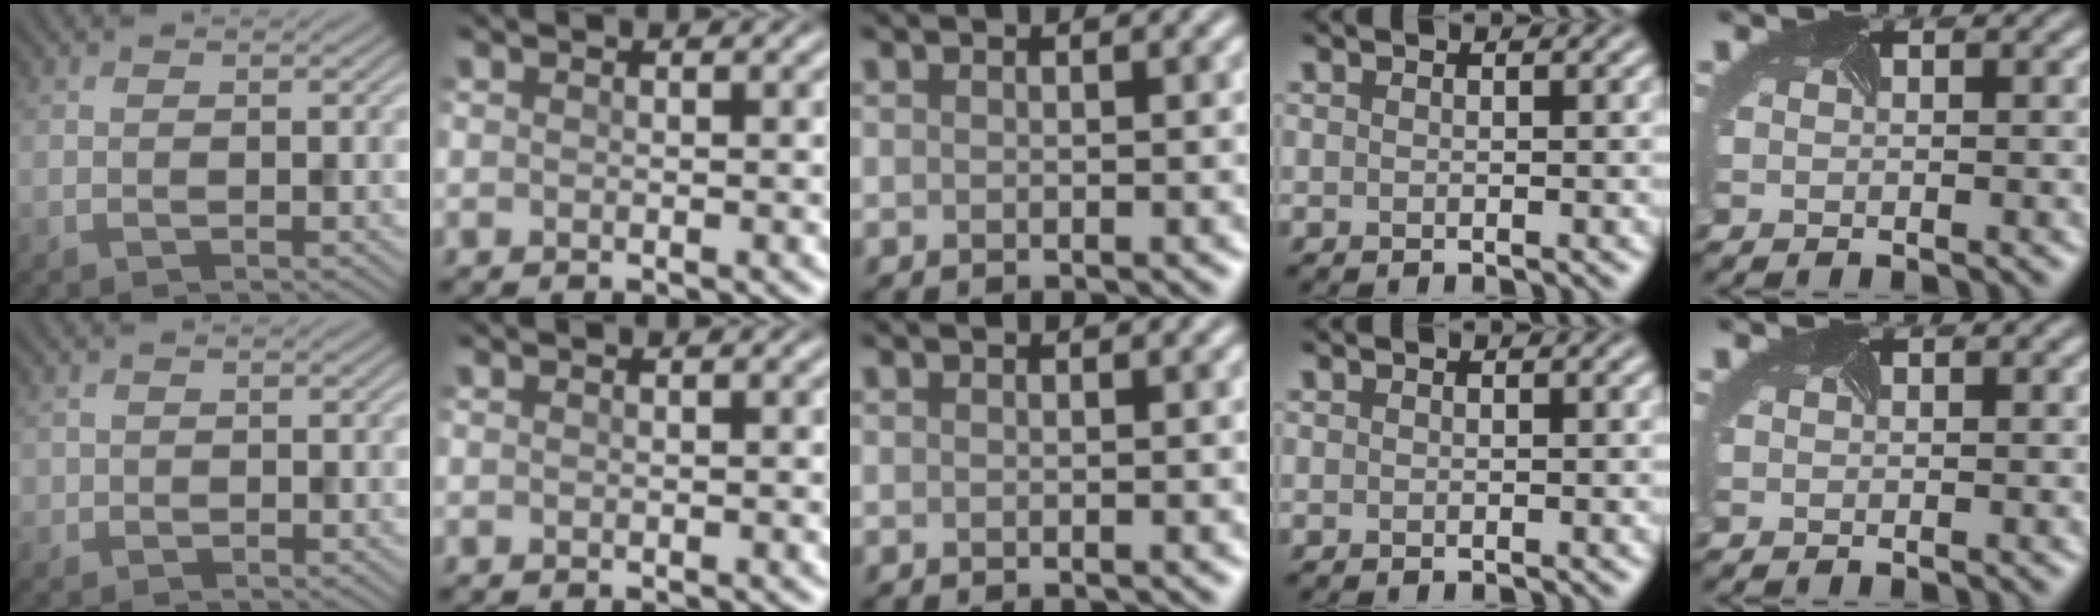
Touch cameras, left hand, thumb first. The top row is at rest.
{"thumb": {"total": 1.1, "force": [0.0, 1.1, 0.0], "torque": [0.004, -0.004, -0.005]}}